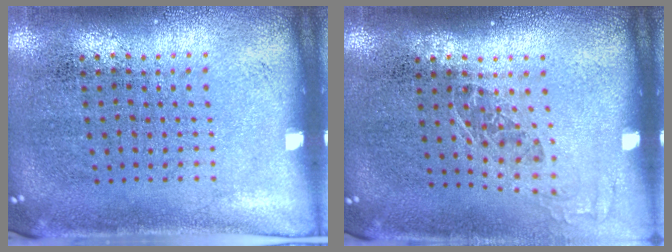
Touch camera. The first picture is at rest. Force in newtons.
{"total": 1.1, "press": 1.0, "slide": 0.5}